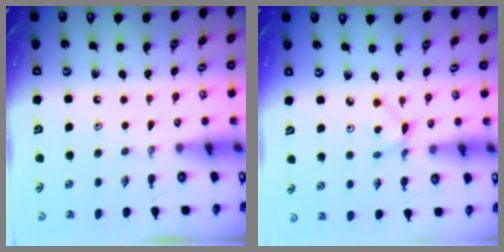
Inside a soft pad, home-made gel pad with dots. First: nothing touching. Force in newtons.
{"total": 2.8, "press": 2.7, "slide": 0.3}